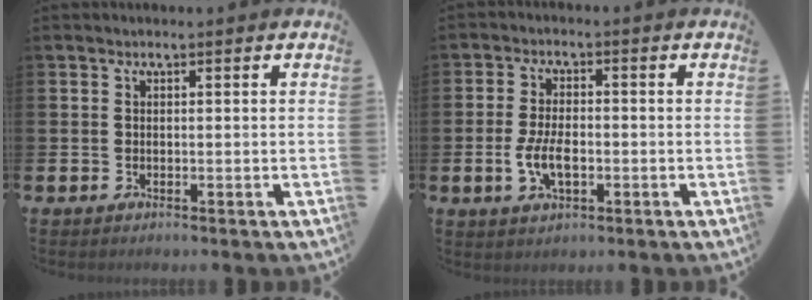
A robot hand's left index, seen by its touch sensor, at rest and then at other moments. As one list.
[{"total": 4.9, "force": [-0.9, 2.5, 4.1], "torque": [-0.078, 0.003, -0.017]}]